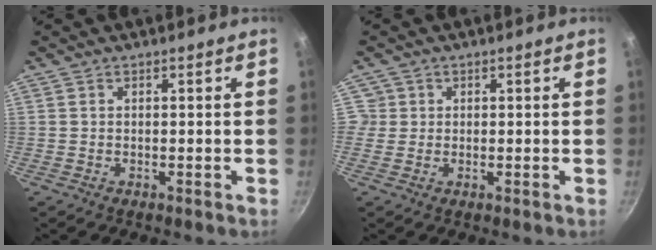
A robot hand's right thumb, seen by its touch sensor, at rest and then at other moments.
{"total": 2.3, "force": [0.4, 2.2, 0.2], "torque": [0.020, 0.008, 0.001]}